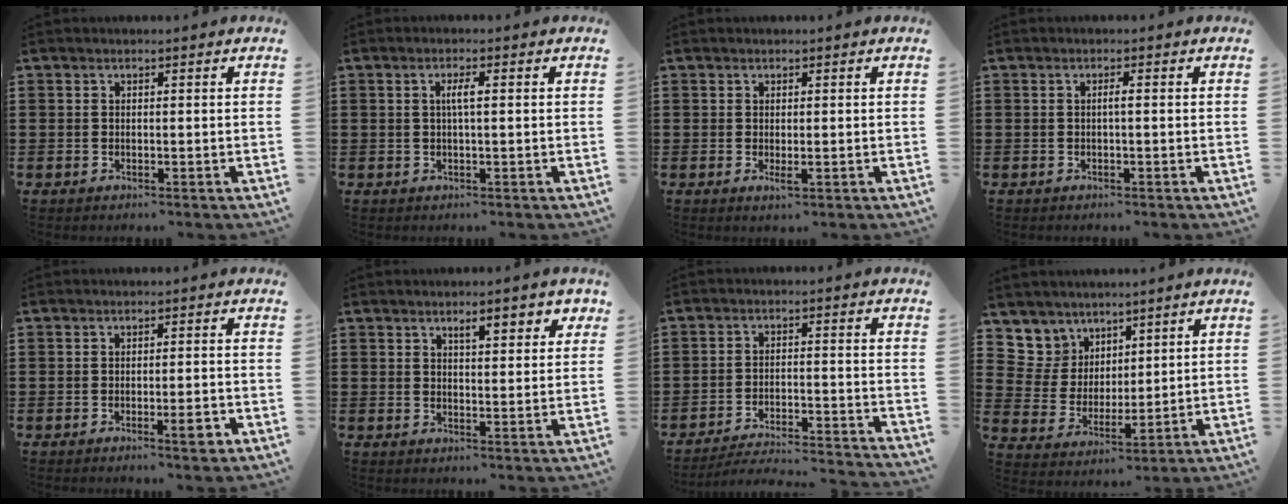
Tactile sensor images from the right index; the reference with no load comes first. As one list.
[{"total": 2.4, "force": [0.2, 0.3, 2.3], "torque": [-0.046, 0.000, 0.002]}, {"total": 1.3, "force": [0.0, 0.3, 1.2], "torque": [-0.023, -0.003, 0.001]}, {"total": 1.0, "force": [-0.2, 0.0, 1.0], "torque": [-0.020, -0.003, -0.003]}, {"total": 3.0, "force": [-1.6, 0.5, 2.5], "torque": [-0.039, -0.002, -0.027]}, {"total": 3.9, "force": [2.4, 1.2, 2.8], "torque": [-0.038, -0.003, 0.034]}, {"total": 3.9, "force": [-3.8, 0.1, 1.0], "torque": [-0.031, -0.007, -0.082]}, {"total": 6.2, "force": [4.5, 4.3, -0.5], "torque": [-0.033, -0.022, 0.086]}]